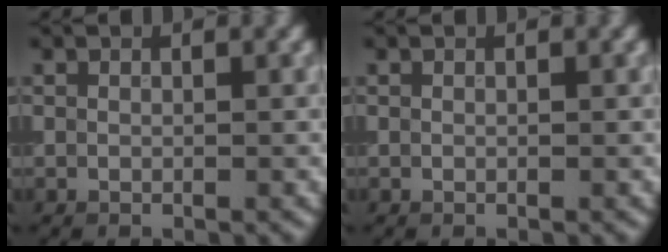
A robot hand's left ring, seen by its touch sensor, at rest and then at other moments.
{"total": 0.0}